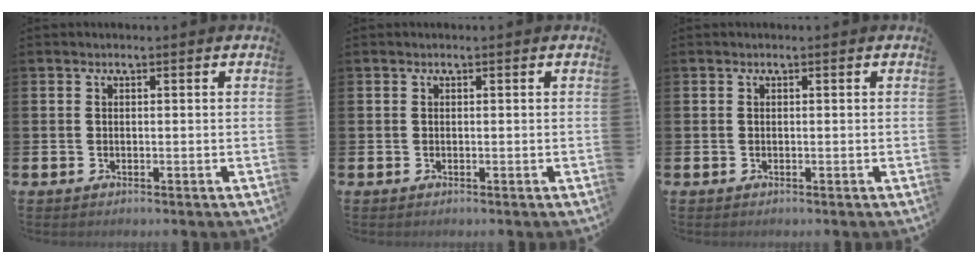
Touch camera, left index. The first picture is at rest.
{"total": 0.0}
{"total": 0.0}